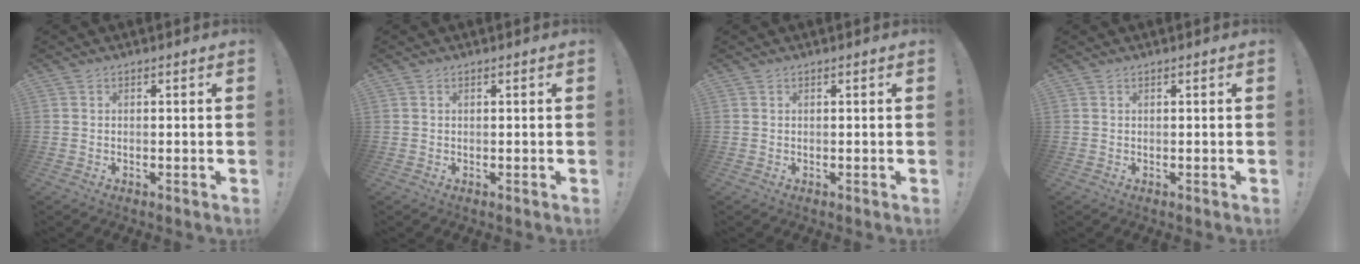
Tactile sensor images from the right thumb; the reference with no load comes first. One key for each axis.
{"total": 0.0}
{"total": 0.0}
{"total": 0.0}